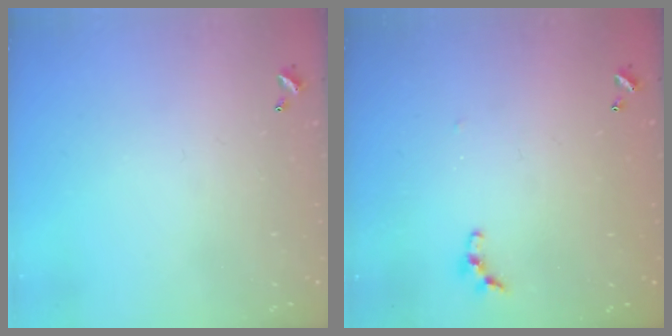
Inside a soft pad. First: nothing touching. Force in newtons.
{"total": 5.5, "press": 5.5, "slide": 0.6}